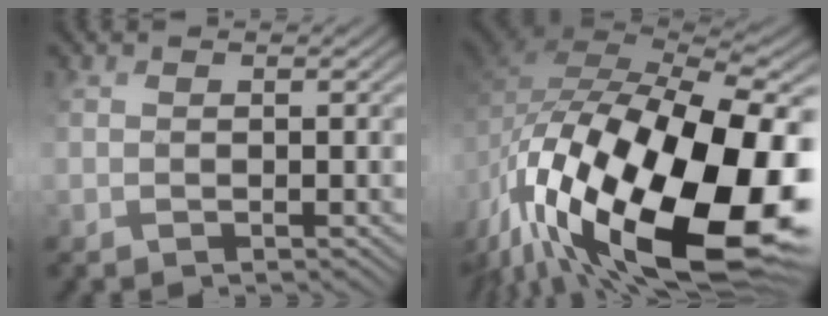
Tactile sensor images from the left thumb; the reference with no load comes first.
{"total": 20.0, "force": [-6.6, 9.8, 16.2], "torque": [-0.325, -0.035, -0.092]}